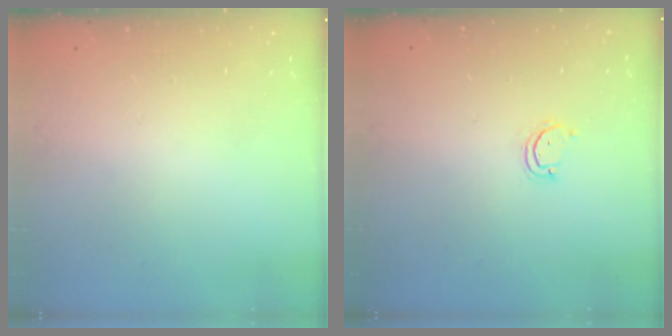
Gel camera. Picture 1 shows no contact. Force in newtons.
{"total": 2.9, "press": 2.9, "slide": 0.3}